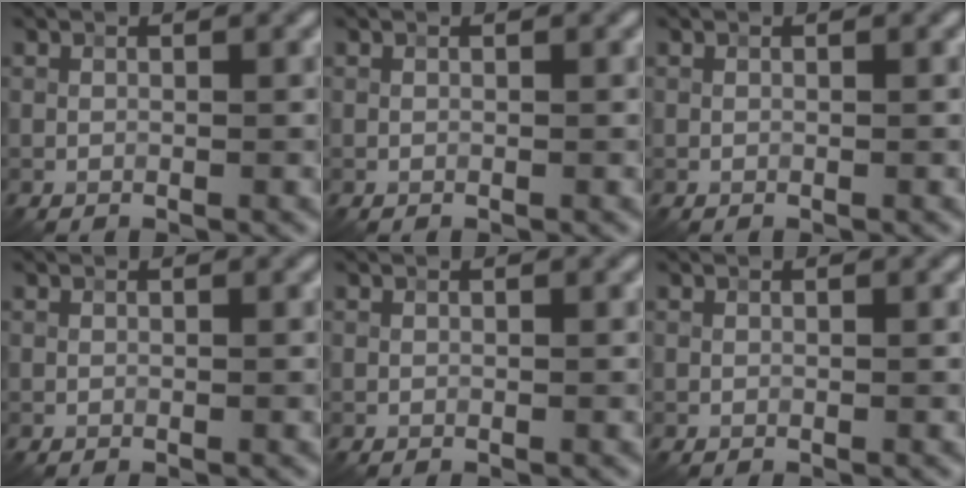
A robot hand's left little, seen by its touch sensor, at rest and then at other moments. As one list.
[{"total": 0.0}, {"total": 0.0}, {"total": 0.0}, {"total": 0.0}, {"total": 0.0}]